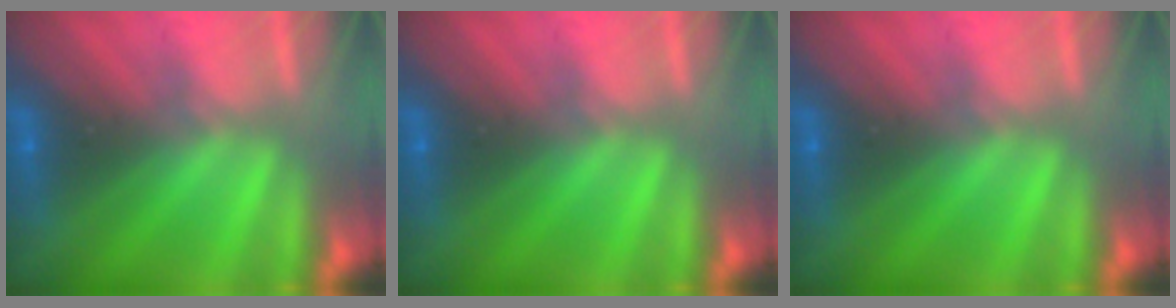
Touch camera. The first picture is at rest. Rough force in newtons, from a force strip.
{"total": 0.0}
{"total": 0.0}